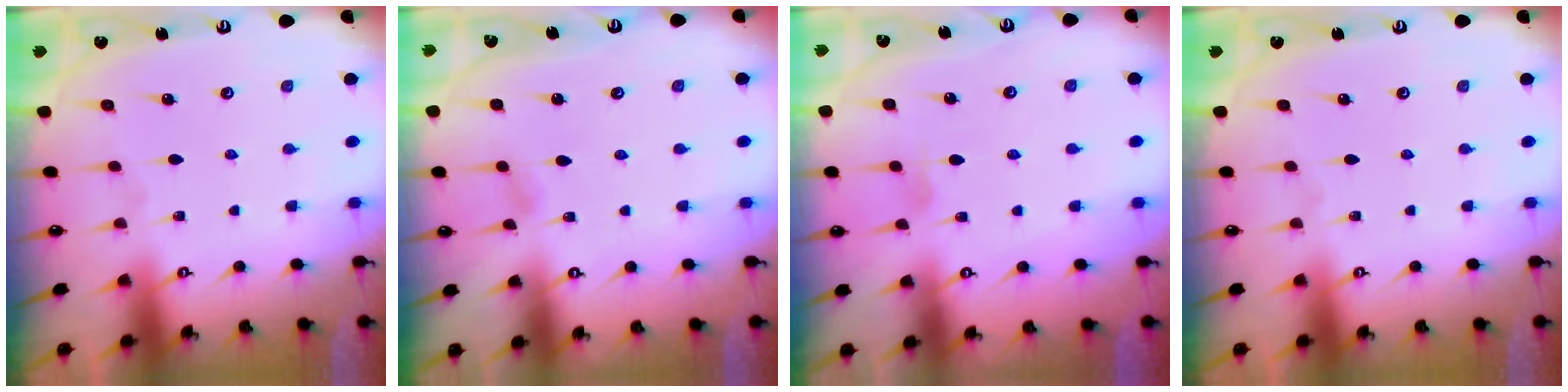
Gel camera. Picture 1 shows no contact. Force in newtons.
{"total": 3.6, "press": 3.5, "slide": 0.4}
{"total": 3.3, "press": 3.2, "slide": 0.4}
{"total": 0.0}